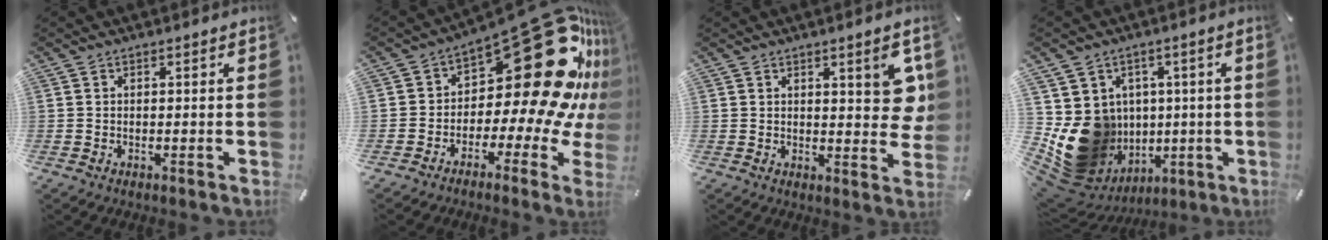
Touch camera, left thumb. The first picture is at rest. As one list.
[{"total": 33.9, "force": [9.9, 16.6, 27.8], "torque": [-0.361, -0.097, 0.192]}, {"total": 7.9, "force": [3.4, 3.2, 6.4], "torque": [-0.075, -0.018, 0.053]}, {"total": 16.7, "force": [-1.6, 15.1, 6.9], "torque": [-0.115, -0.017, -0.001]}]